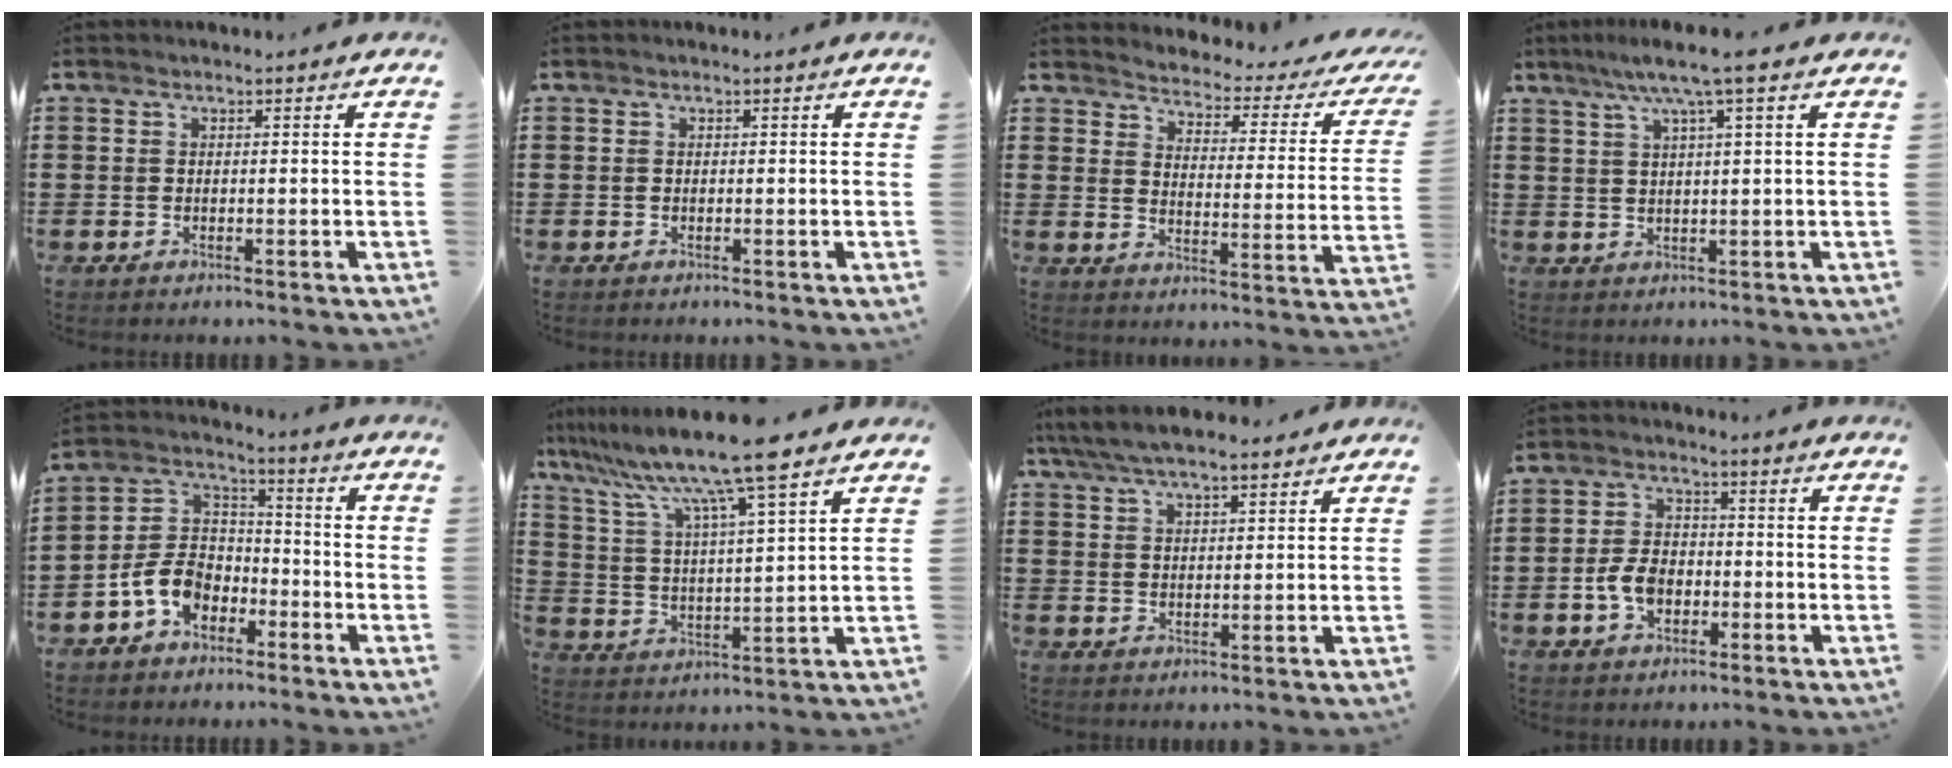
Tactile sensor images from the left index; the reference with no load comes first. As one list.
[{"total": 0.0}, {"total": 2.2, "force": [2.1, 0.2, 0.6], "torque": [-0.031, -0.027, 0.026]}, {"total": 5.4, "force": [2.9, -0.1, 4.5], "torque": [-0.094, 0.002, 0.046]}, {"total": 8.2, "force": [-4.4, 5.4, 4.3], "torque": [-0.119, 0.009, -0.090]}, {"total": 11.1, "force": [9.2, -0.8, 6.0], "torque": [-0.152, -0.051, 0.150]}, {"total": 5.5, "force": [4.7, 1.1, 2.7], "torque": [-0.065, -0.005, 0.086]}, {"total": 5.2, "force": [-1.5, 3.3, 3.8], "torque": [-0.096, 0.000, -0.035]}]